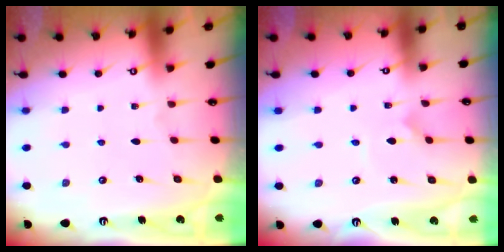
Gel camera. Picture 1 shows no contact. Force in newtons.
{"total": 0.0}